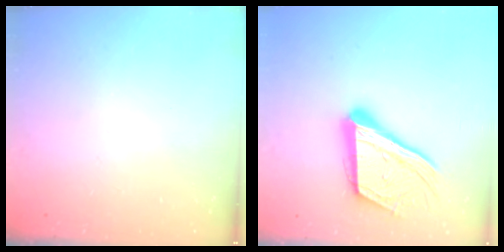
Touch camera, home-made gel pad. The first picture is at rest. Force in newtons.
{"total": 21.0, "press": 20.8, "slide": 2.7}